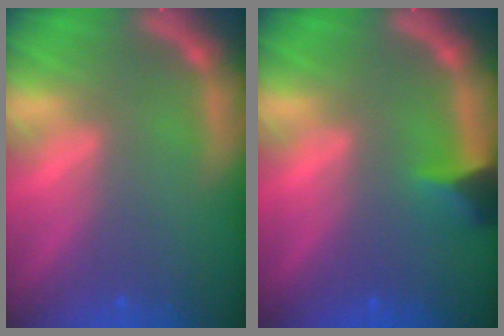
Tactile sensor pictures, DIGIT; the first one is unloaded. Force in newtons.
{"total": 2.4}